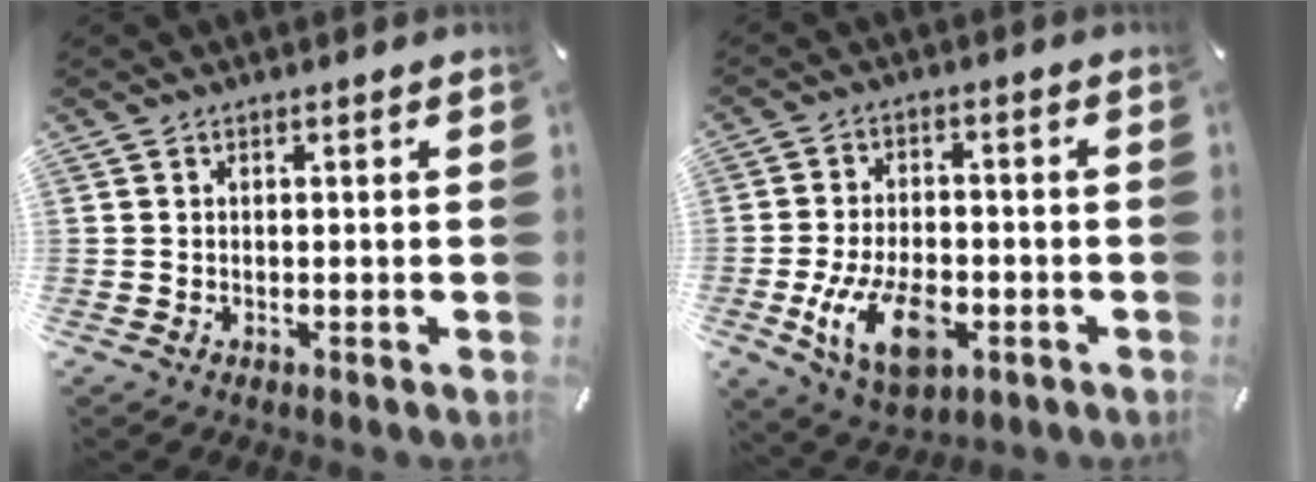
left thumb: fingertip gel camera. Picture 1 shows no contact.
{"total": 13.5, "force": [-4.3, 7.9, 10.0], "torque": [-0.193, 0.000, -0.076]}